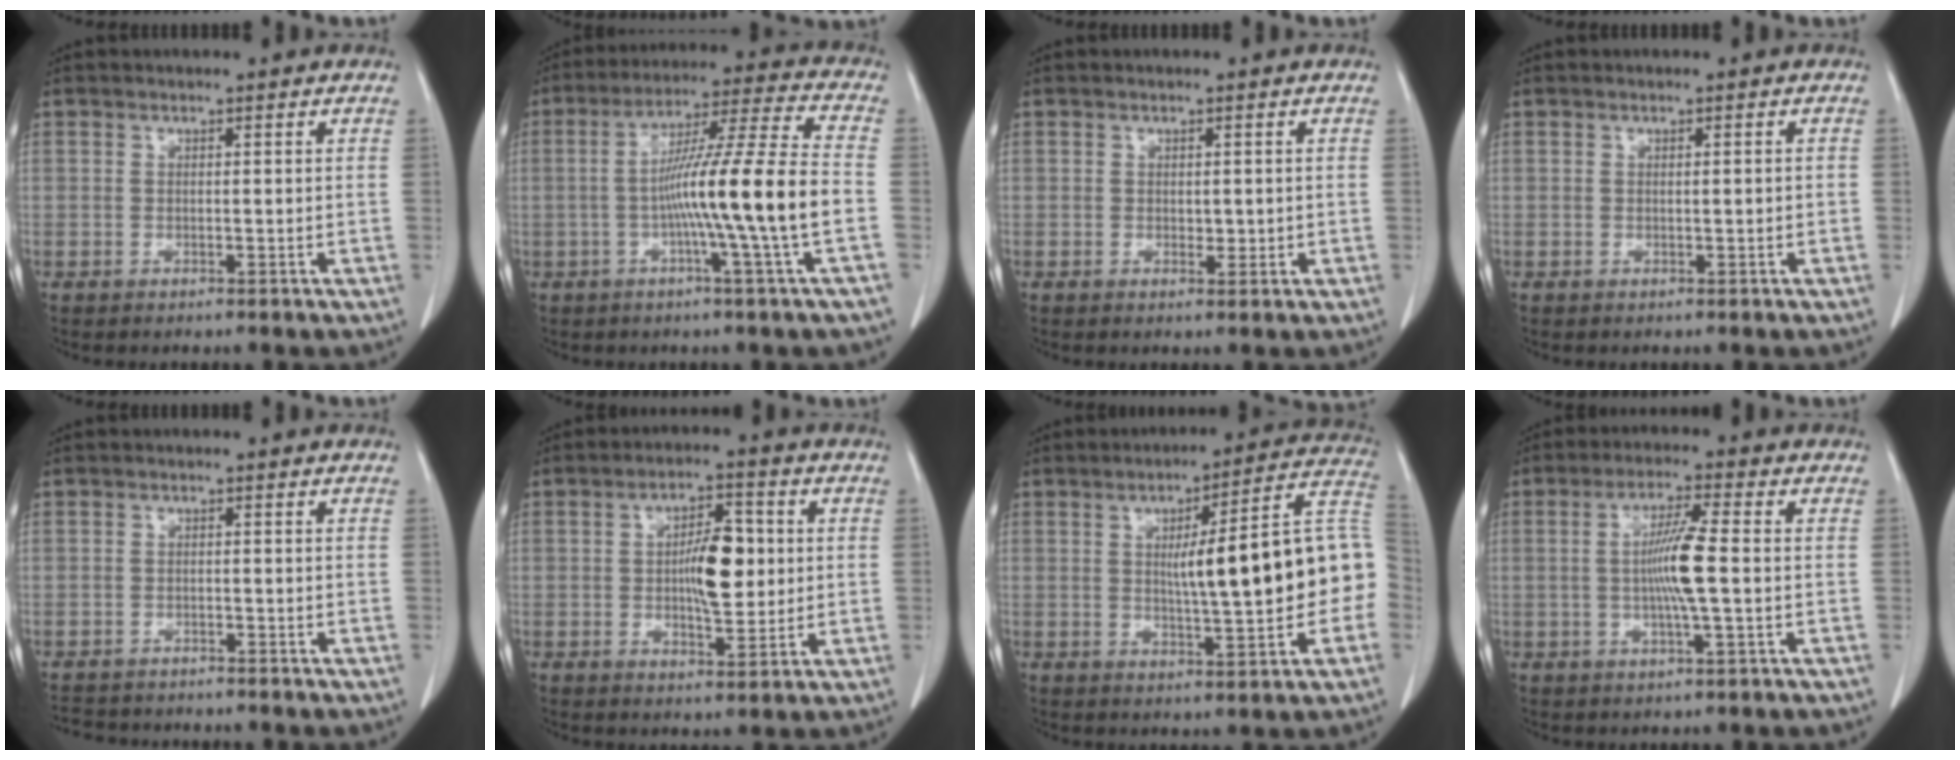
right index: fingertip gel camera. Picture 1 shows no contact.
{"total": 14.4, "force": [-3.0, -2.0, 14.0], "torque": [-0.234, 0.005, -0.060]}
{"total": 1.3, "force": [-0.1, 0.8, 1.0], "torque": [-0.013, -0.001, 0.000]}
{"total": 0.6, "force": [-0.1, 0.0, 0.6], "torque": [-0.010, 0.000, 0.002]}
{"total": 4.9, "force": [-4.6, 1.5, 0.8], "torque": [-0.008, -0.005, -0.070]}
{"total": 8.0, "force": [0.4, 2.9, 7.5], "torque": [-0.127, 0.008, 0.009]}
{"total": 16.5, "force": [-0.2, 1.9, 16.4], "torque": [-0.209, 0.034, -0.002]}
{"total": 6.9, "force": [-0.3, -0.2, 6.9], "torque": [-0.131, -0.003, -0.009]}